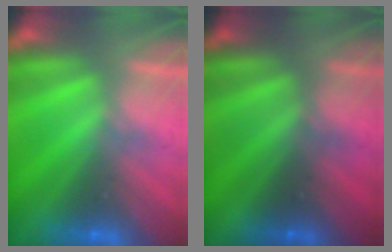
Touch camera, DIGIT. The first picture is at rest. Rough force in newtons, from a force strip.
{"total": 1.9}